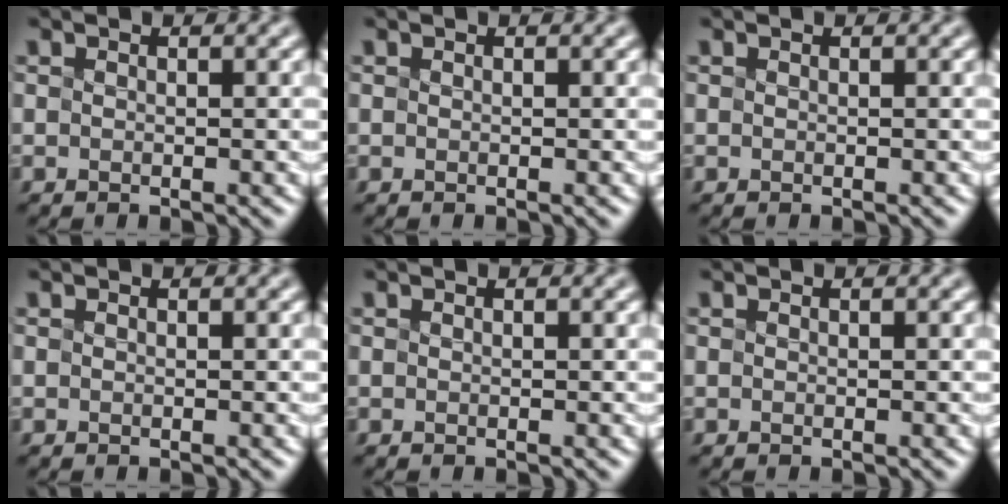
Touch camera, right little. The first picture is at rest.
{"total": 0.0}
{"total": 0.0}
{"total": 0.0}
{"total": 0.0}
{"total": 0.0}